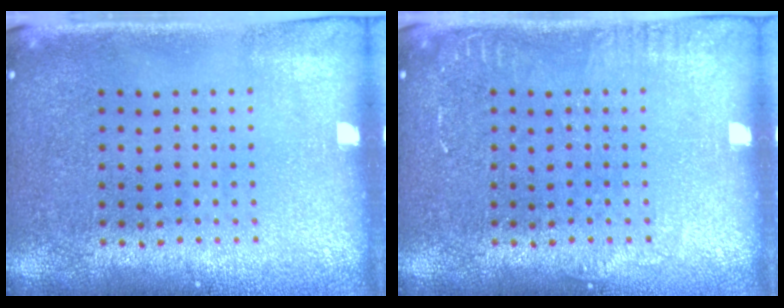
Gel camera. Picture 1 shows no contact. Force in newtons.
{"total": 1.0, "press": 1.0, "slide": 0.2}